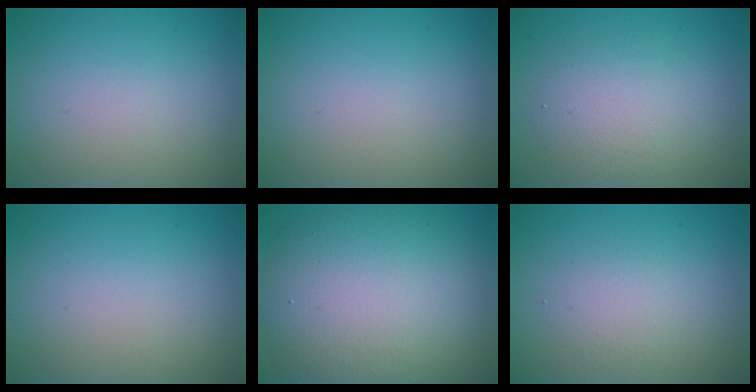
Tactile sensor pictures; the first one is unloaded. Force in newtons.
{"total": 0.0}
{"total": 3.5, "press": 3.5, "slide": 0.2}
{"total": 0.0}
{"total": 13.0, "press": 13.0, "slide": 0.6}
{"total": 2.2, "press": 2.2, "slide": 0.2}